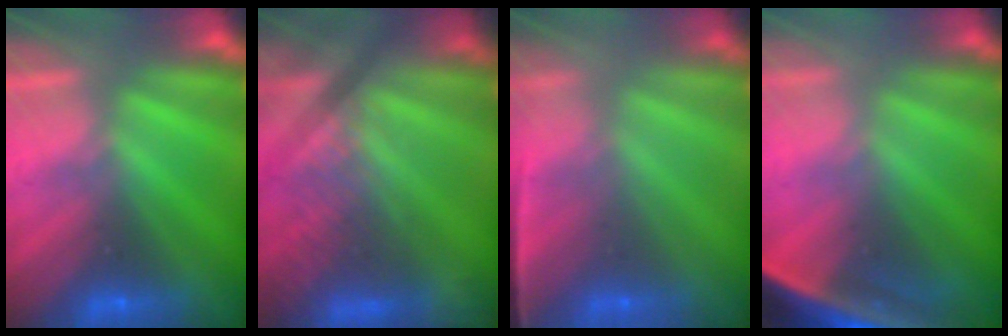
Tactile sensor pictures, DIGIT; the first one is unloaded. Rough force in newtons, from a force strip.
{"total": 3.7}
{"total": 1.1}
{"total": 6.3}